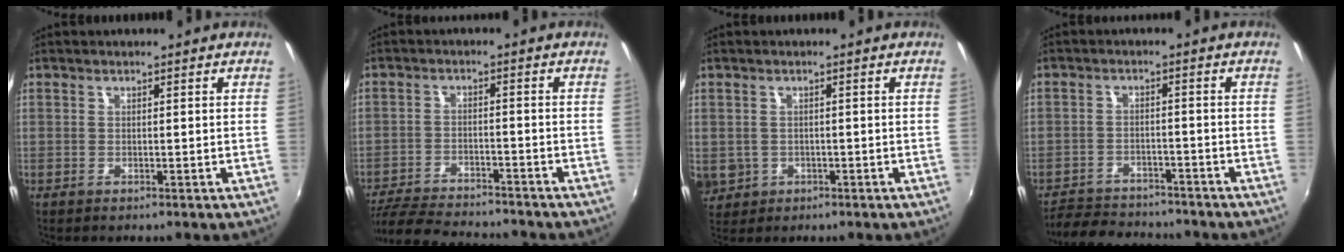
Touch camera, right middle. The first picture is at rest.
{"total": 15.0, "force": [-13.5, 2.9, 5.9], "torque": [-0.137, -0.021, -0.214]}
{"total": 6.9, "force": [-1.1, 6.2, 2.8], "torque": [-0.077, -0.003, -0.005]}
{"total": 10.7, "force": [-9.6, 3.8, 3.0], "torque": [-0.085, 0.006, -0.144]}